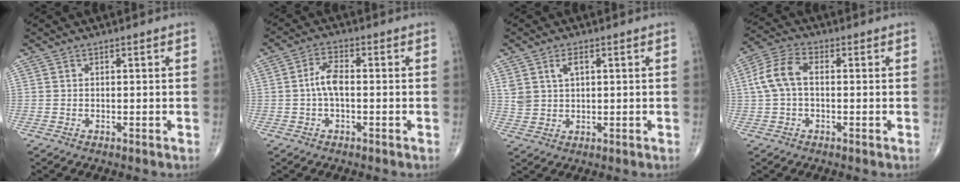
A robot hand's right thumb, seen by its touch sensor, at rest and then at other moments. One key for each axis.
{"total": 4.4, "fx": -0.4, "fy": 1.9, "fz": 3.9, "tx": -0.081, "ty": 0.014, "tz": -0.013}
{"total": 4.3, "fx": 1.8, "fy": 2.4, "fz": 3.0, "tx": -0.055, "ty": -0.004, "tz": 0.040}
{"total": 7.4, "fx": 0.3, "fy": 4.3, "fz": 6.0, "tx": -0.132, "ty": 0.025, "tz": 0.000}